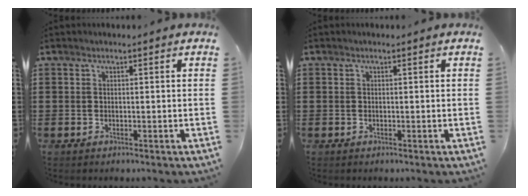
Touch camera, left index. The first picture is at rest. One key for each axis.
{"total": 0.0}